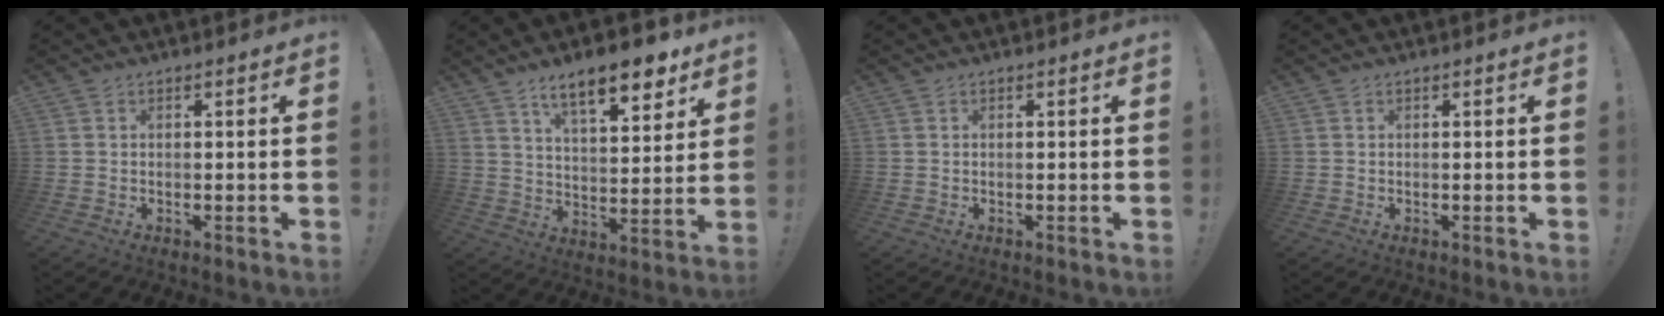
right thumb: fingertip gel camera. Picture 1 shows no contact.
{"total": 13.9, "force": [9.2, 4.4, 9.5], "torque": [-0.145, -0.049, 0.153]}
{"total": 0.0}
{"total": 0.0}